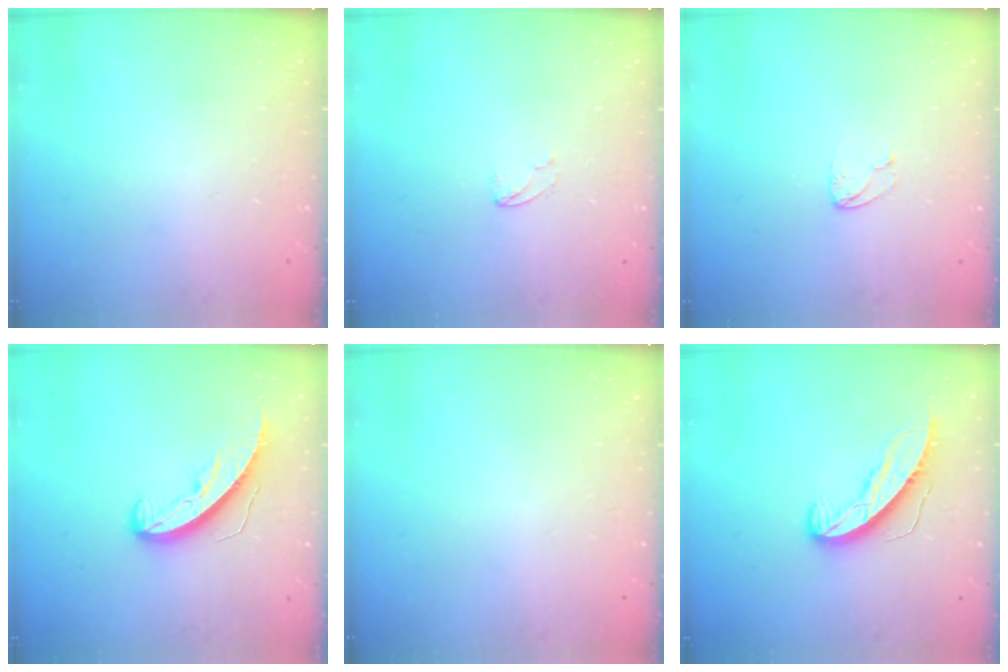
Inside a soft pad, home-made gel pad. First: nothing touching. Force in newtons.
{"total": 2.8, "press": 2.8, "slide": 0.3}
{"total": 4.0, "press": 4.0, "slide": 0.3}
{"total": 10.7, "press": 10.6, "slide": 0.9}
{"total": 0.0}
{"total": 8.9, "press": 8.9, "slide": 0.6}